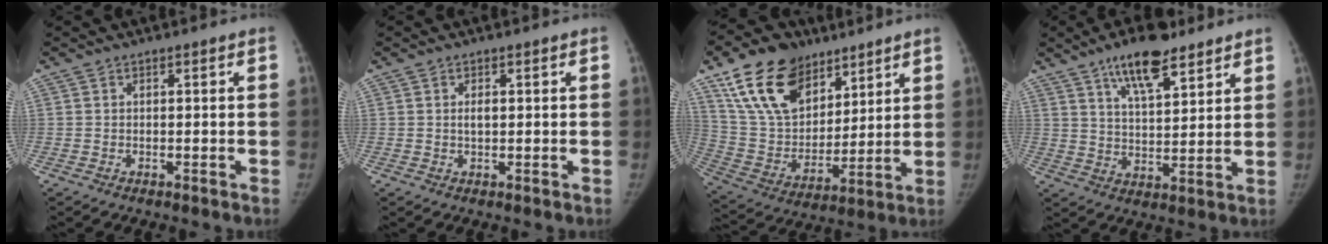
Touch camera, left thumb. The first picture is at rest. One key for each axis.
{"total": 1.6, "fx": 0.2, "fy": 0.8, "fz": 1.4, "tx": -0.023, "ty": 0.000, "tz": 0.003}
{"total": 20.6, "fx": 12.0, "fy": 13.0, "fz": 10.4, "tx": -0.158, "ty": -0.034, "tz": 0.230}
{"total": 11.6, "fx": 7.7, "fy": 4.1, "fz": 7.7, "tx": -0.106, "ty": -0.039, "tz": 0.129}